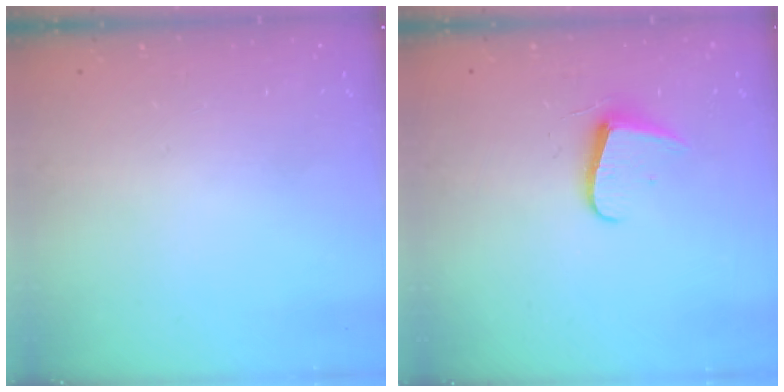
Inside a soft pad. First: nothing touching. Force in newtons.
{"total": 6.8, "press": 6.8, "slide": 0.7}